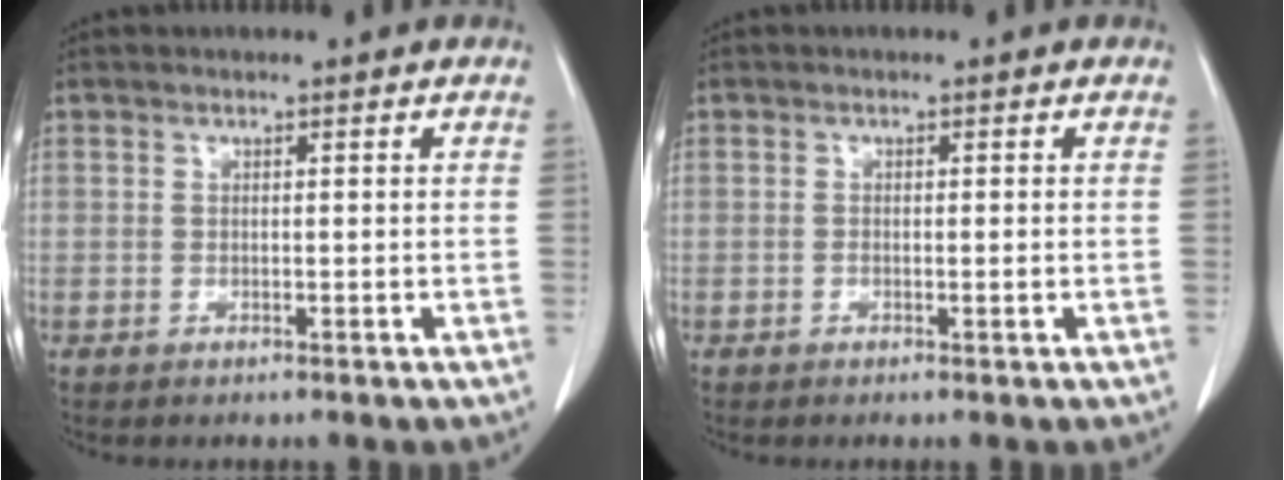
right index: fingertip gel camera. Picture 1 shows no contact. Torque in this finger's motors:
{"motor_torque": [-0.02, 0.04, -0.03, -0.01]}